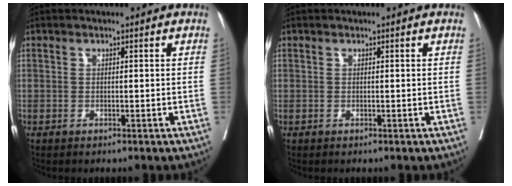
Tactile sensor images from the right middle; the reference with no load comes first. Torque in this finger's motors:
{"motor_torque": [-0.06, -0.15, 0.00, 0.00]}